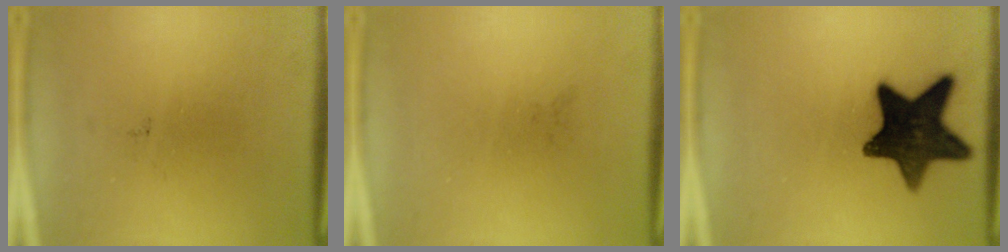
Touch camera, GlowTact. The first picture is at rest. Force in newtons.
{"total": 0.0}
{"total": 15.0}